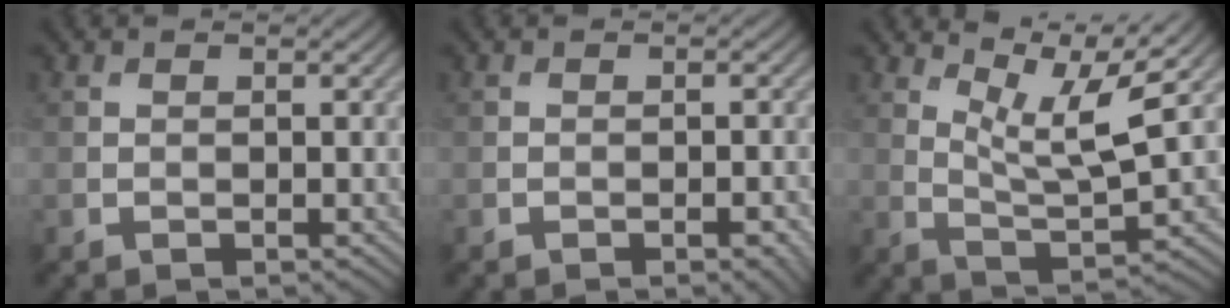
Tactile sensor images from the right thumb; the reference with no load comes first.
{"total": 2.1, "force": [-1.1, 0.6, 1.6], "torque": [-0.021, 0.002, -0.013]}
{"total": 8.9, "force": [5.4, 1.8, 6.8], "torque": [-0.131, -0.003, 0.097]}